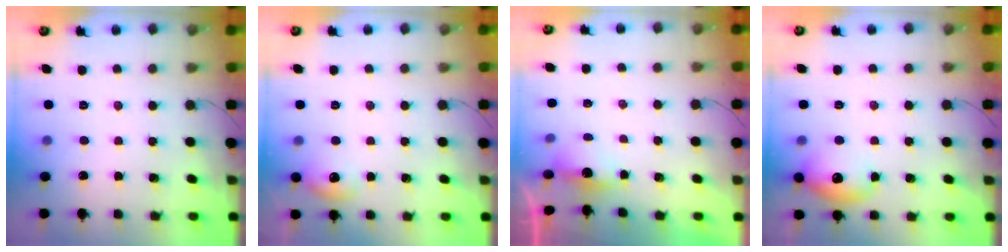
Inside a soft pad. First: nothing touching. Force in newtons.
{"total": 7.1, "press": 6.9, "slide": 1.5}
{"total": 3.1, "press": 2.9, "slide": 1.1}
{"total": 11.6, "press": 11.4, "slide": 2.0}